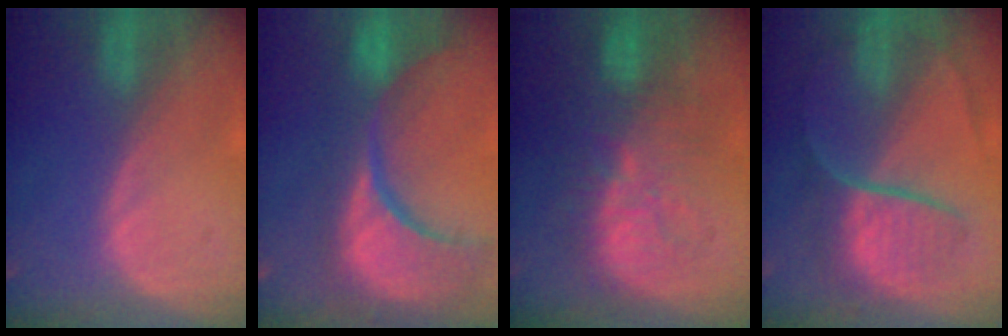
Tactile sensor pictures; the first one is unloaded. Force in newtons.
{"total": 15.2, "press": 12.2, "slide": 9.2}
{"total": 10.0, "press": 9.5, "slide": 3.0}
{"total": 8.9, "press": 7.5, "slide": 4.7}